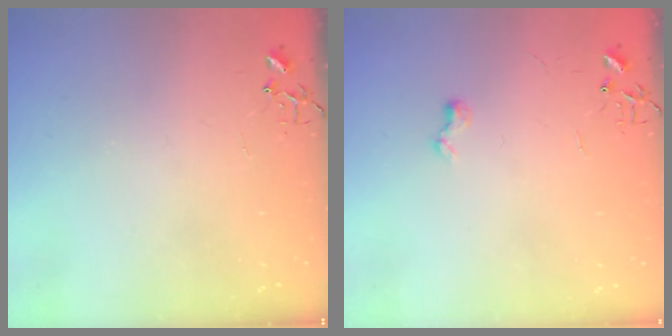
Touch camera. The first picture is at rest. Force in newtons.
{"total": 6.0, "press": 6.0, "slide": 0.7}